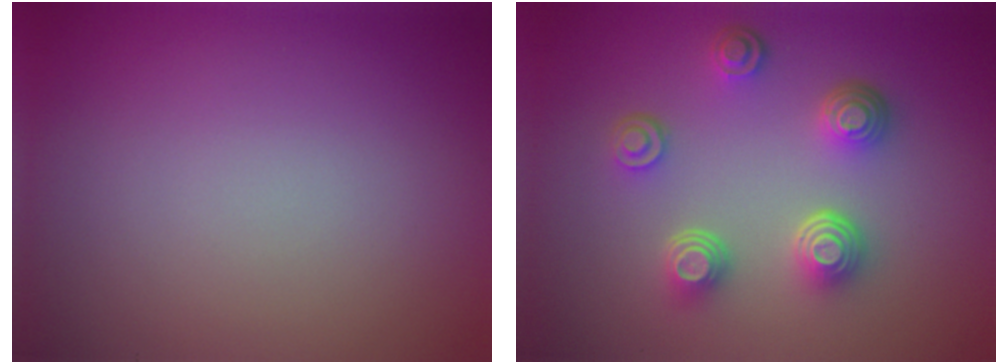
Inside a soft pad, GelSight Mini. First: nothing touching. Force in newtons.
{"total": 4.6, "press": 3.5, "slide": 2.9}